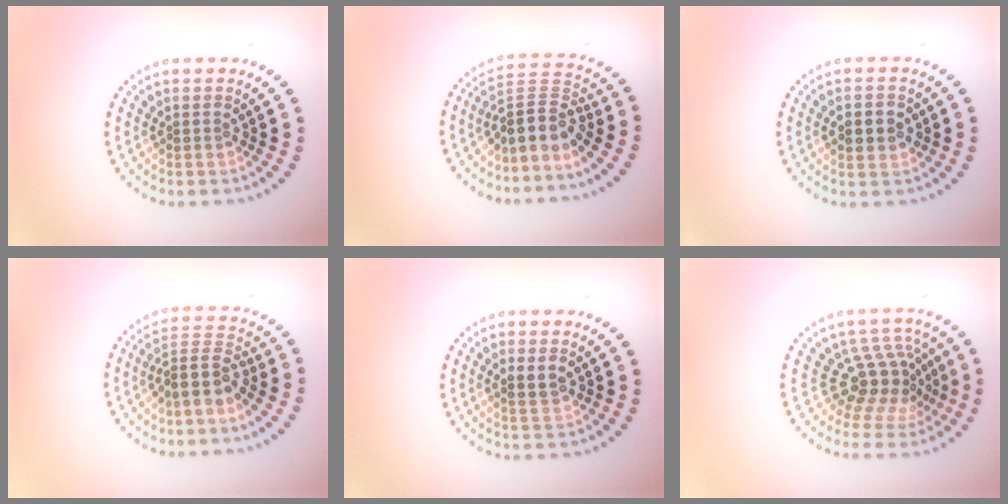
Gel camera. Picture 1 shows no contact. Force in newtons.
{"total": 3.9, "press": 3.0, "slide": 2.6}
{"total": 2.4, "press": 2.4, "slide": 0.1}
{"total": 3.2, "press": 2.5, "slide": 2.1}
{"total": 1.8, "press": 1.7, "slide": 0.3}
{"total": 4.4, "press": 2.9, "slide": 3.2}